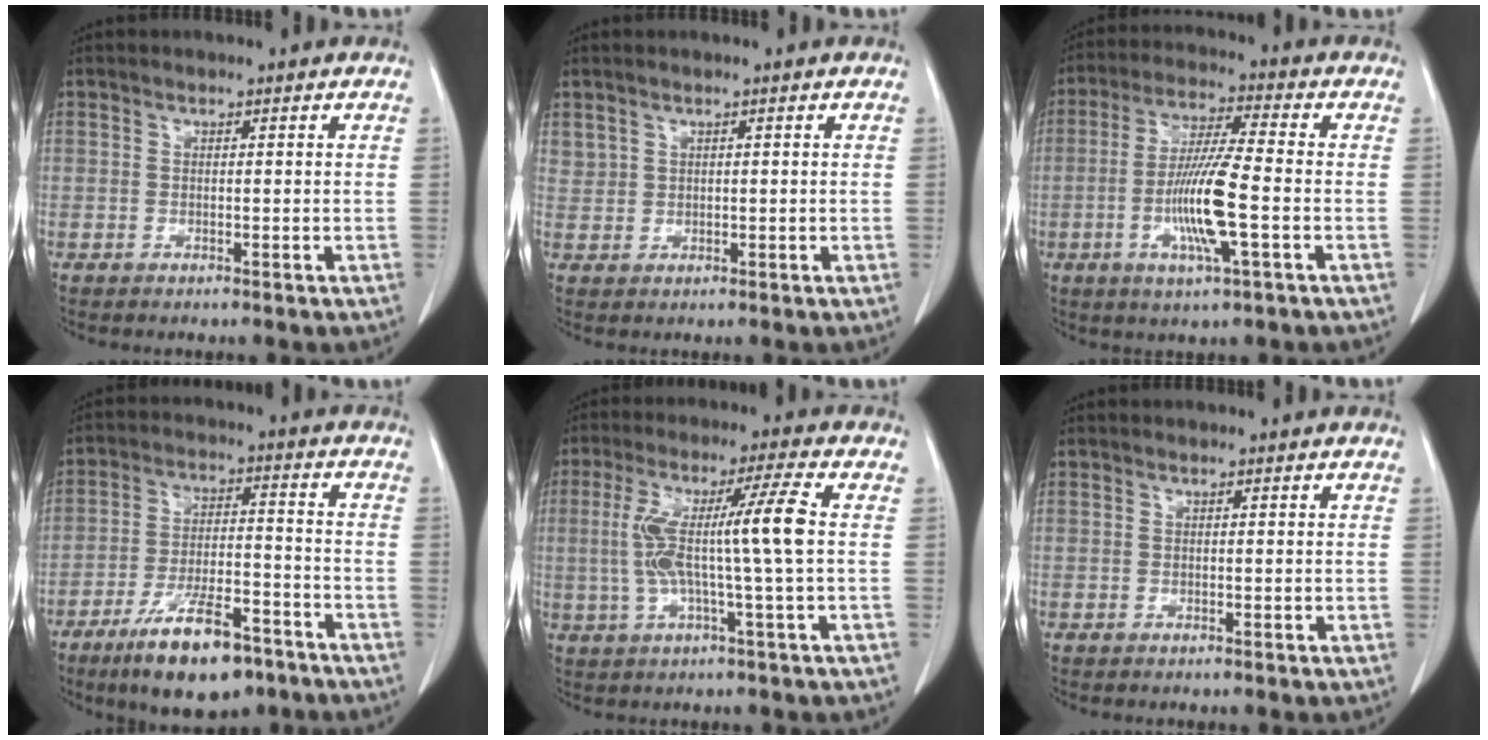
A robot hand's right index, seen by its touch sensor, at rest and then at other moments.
{"total": 1.7, "force": [1.2, 1.1, 0.0], "torque": [0.009, 0.003, 0.025]}
{"total": 11.1, "force": [-2.7, 0.4, 10.8], "torque": [-0.212, -0.011, -0.056]}
{"total": 13.3, "force": [-9.0, 3.7, 9.1], "torque": [-0.161, -0.009, -0.150]}
{"total": 10.4, "force": [0.2, -1.0, 10.3], "torque": [-0.203, 0.017, 0.005]}
{"total": 0.0}